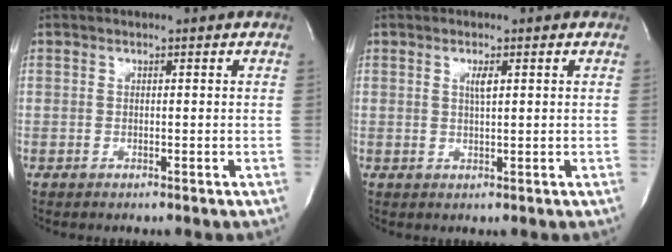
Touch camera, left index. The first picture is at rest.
{"total": 1.6, "force": [0.4, 0.0, 1.6], "torque": [-0.038, -0.004, 0.008]}